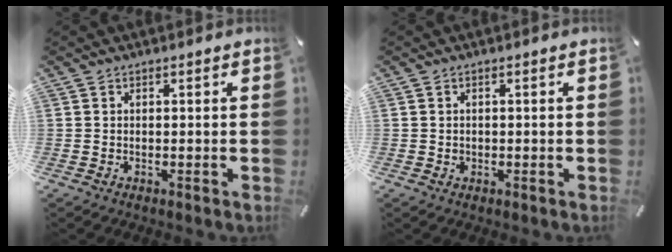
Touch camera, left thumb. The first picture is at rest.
{"total": 0.7, "force": [0.0, 0.7, 0.3], "torque": [-0.006, 0.005, -0.002]}